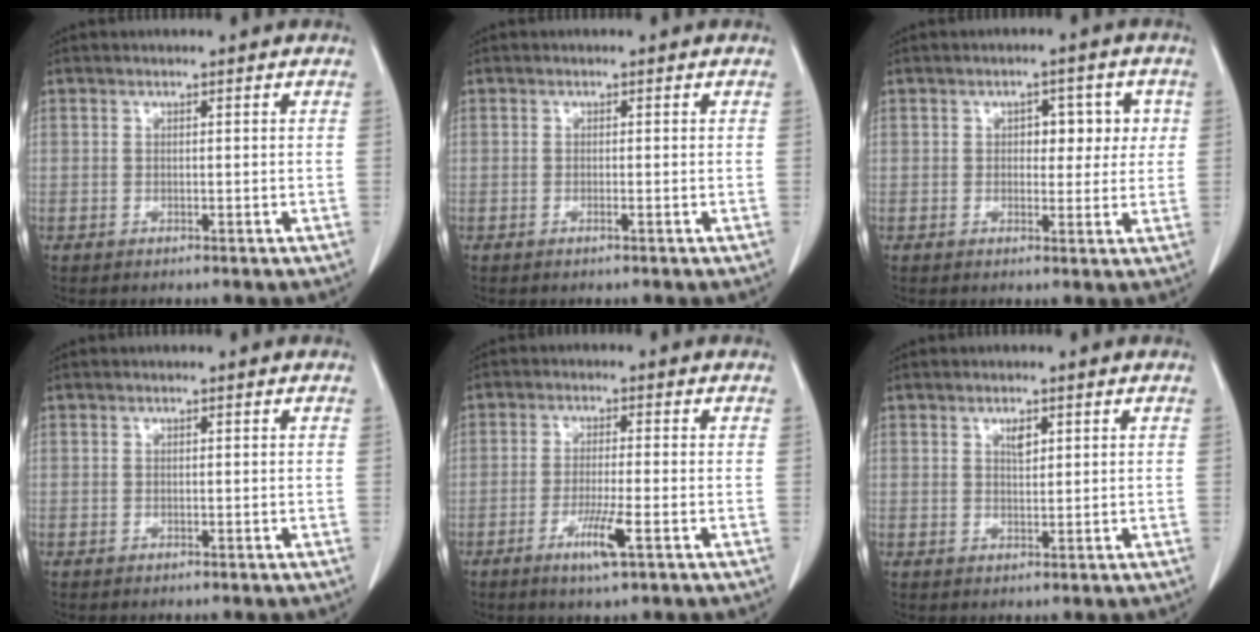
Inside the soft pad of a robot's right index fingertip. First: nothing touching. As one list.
[{"total": 0.5, "force": [-0.3, -0.1, 0.5], "torque": [-0.009, 0.000, -0.005]}, {"total": 5.1, "force": [1.1, 3.0, 3.9], "torque": [-0.038, 0.014, 0.014]}, {"total": 0.0}, {"total": 5.4, "force": [-2.5, -0.1, 4.8], "torque": [-0.091, -0.012, -0.046]}, {"total": 1.9, "force": [1.0, 0.8, 1.4], "torque": [-0.024, -0.003, 0.018]}]